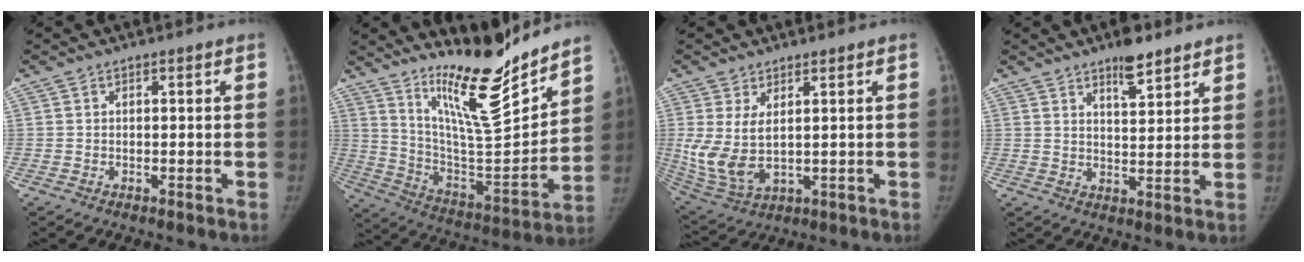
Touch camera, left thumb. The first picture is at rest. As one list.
[{"total": 19.5, "force": [15.7, 3.3, 11.1], "torque": [-0.137, -0.126, 0.272]}, {"total": 9.2, "force": [1.5, 4.8, 7.7], "torque": [-0.165, -0.015, 0.049]}, {"total": 6.6, "force": [4.9, 2.1, 3.8], "torque": [-0.038, -0.034, 0.075]}]